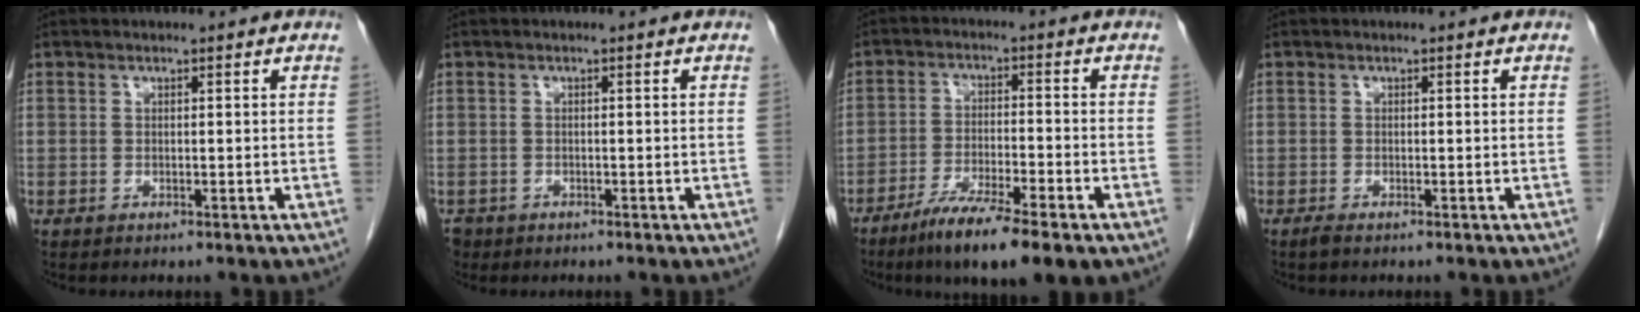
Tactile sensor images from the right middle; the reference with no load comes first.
{"total": 2.2, "force": [-1.5, 1.6, 0.2], "torque": [-0.011, 0.001, -0.027]}
{"total": 10.2, "force": [-6.8, 0.9, 7.5], "torque": [-0.129, -0.023, -0.114]}
{"total": 0.6, "force": [-0.5, 0.0, 0.3], "torque": [-0.012, -0.002, -0.010]}